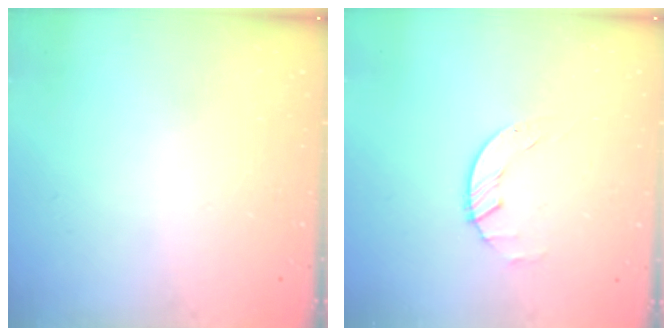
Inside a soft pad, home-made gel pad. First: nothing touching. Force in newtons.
{"total": 0.6, "press": 0.6, "slide": 0.1}